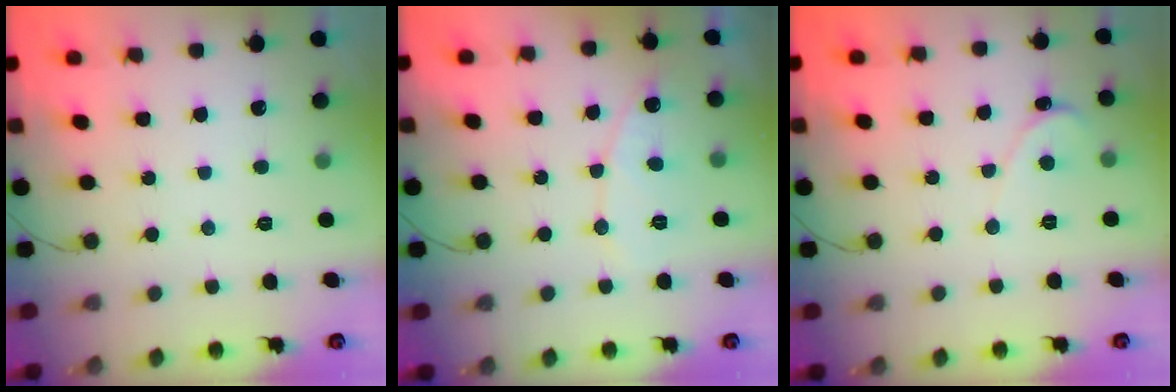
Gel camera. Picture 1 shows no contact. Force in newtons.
{"total": 7.0, "press": 7.0, "slide": 0.6}
{"total": 0.6, "press": 0.6, "slide": 0.1}